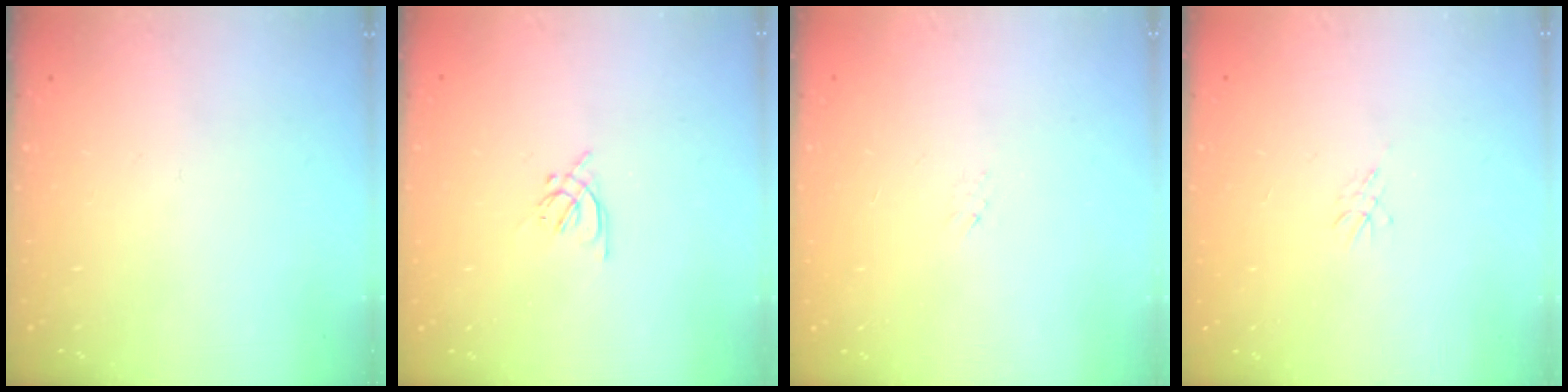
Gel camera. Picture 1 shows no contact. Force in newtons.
{"total": 2.0, "press": 1.9, "slide": 0.5}
{"total": 3.0, "press": 3.0, "slide": 0.1}
{"total": 4.1, "press": 4.1, "slide": 0.5}